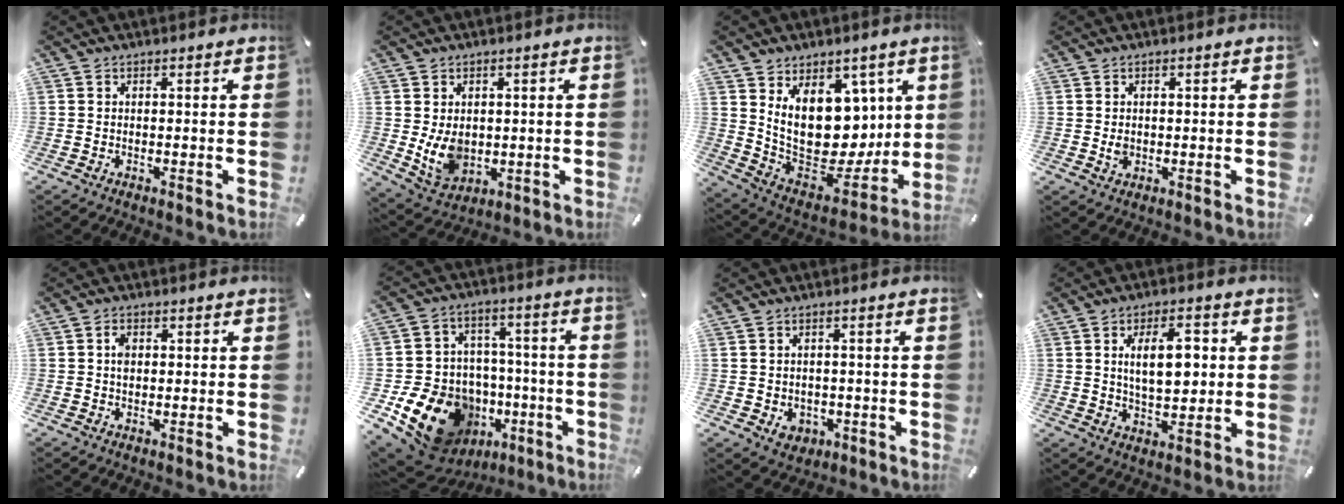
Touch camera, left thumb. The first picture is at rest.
{"total": 8.1, "force": [0.3, 6.6, 4.7], "torque": [-0.097, -0.006, 0.005]}
{"total": 18.8, "force": [4.7, 13.8, 11.9], "torque": [-0.221, -0.060, 0.097]}
{"total": 1.8, "force": [0.0, 1.5, 1.0], "torque": [-0.011, 0.000, -0.002]}
{"total": 2.4, "force": [0.3, 1.8, 1.6], "torque": [-0.026, 0.003, 0.002]}
{"total": 18.8, "force": [-8.2, 14.6, 8.5], "torque": [-0.132, 0.036, -0.108]}
{"total": 4.3, "force": [-1.0, 3.9, 1.7], "torque": [-0.013, 0.002, -0.017]}
{"total": 10.8, "force": [2.2, 6.0, 8.8], "torque": [-0.148, -0.005, 0.028]}